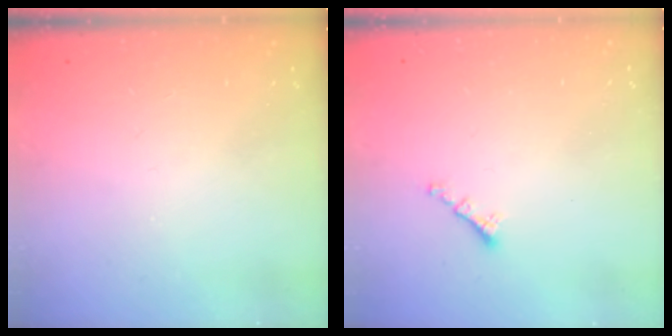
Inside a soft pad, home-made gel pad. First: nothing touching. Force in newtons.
{"total": 1.3, "press": 1.2, "slide": 0.5}